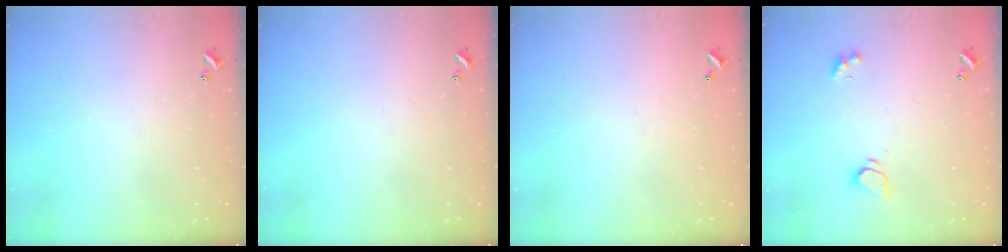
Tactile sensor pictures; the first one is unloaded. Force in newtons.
{"total": 0.0}
{"total": 2.9, "press": 2.9, "slide": 0.1}
{"total": 2.1, "press": 2.0, "slide": 0.6}